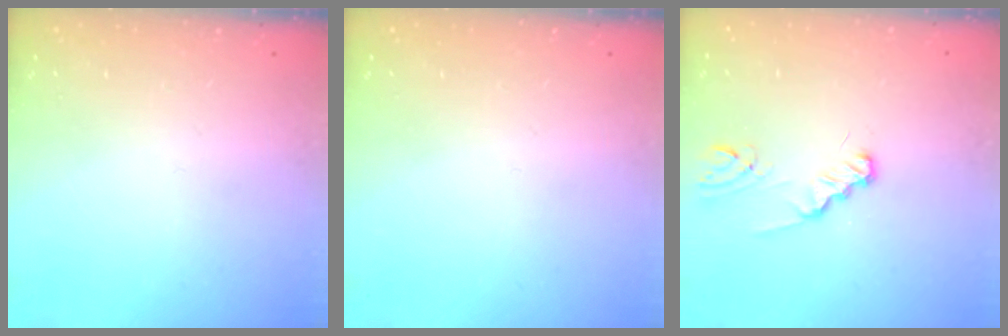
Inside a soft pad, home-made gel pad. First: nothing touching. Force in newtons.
{"total": 0.0}
{"total": 2.4, "press": 2.4, "slide": 0.3}